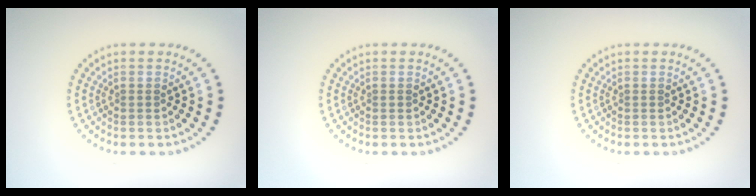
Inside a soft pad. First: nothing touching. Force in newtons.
{"total": 0.0}
{"total": 0.0}